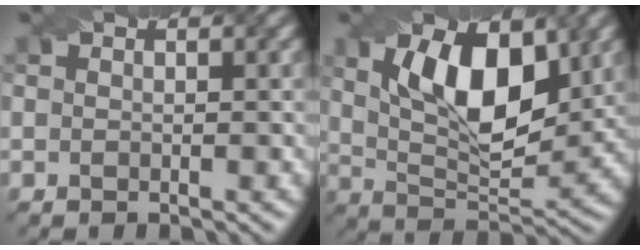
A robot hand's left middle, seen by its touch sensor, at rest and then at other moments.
{"total": 9.4, "force": [2.9, 4.3, 7.8], "torque": [-0.130, 0.000, 0.048]}